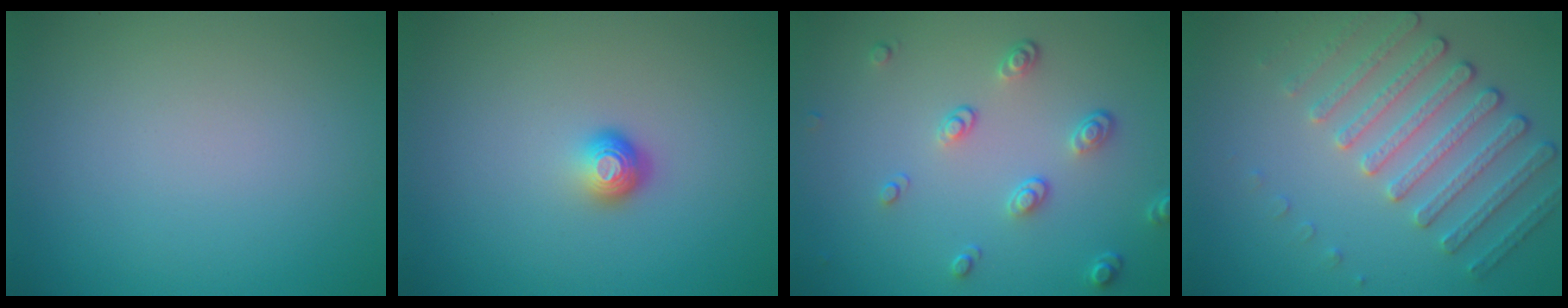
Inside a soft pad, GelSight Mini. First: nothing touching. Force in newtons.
{"total": 1.8, "press": 1.2, "slide": 1.3}
{"total": 2.6, "press": 1.7, "slide": 2.0}
{"total": 4.4, "press": 3.7, "slide": 2.4}